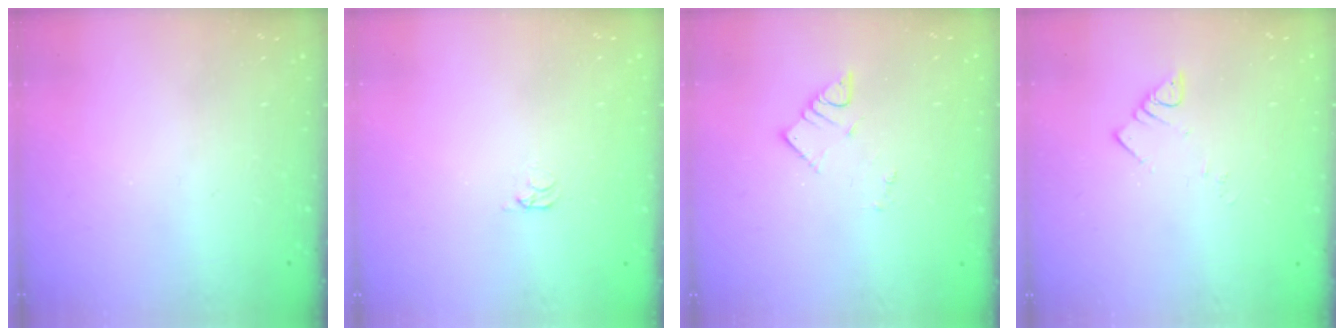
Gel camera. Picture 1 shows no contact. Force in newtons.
{"total": 1.6, "press": 1.6, "slide": 0.4}
{"total": 3.2, "press": 3.2, "slide": 0.1}
{"total": 3.6, "press": 3.6, "slide": 0.6}